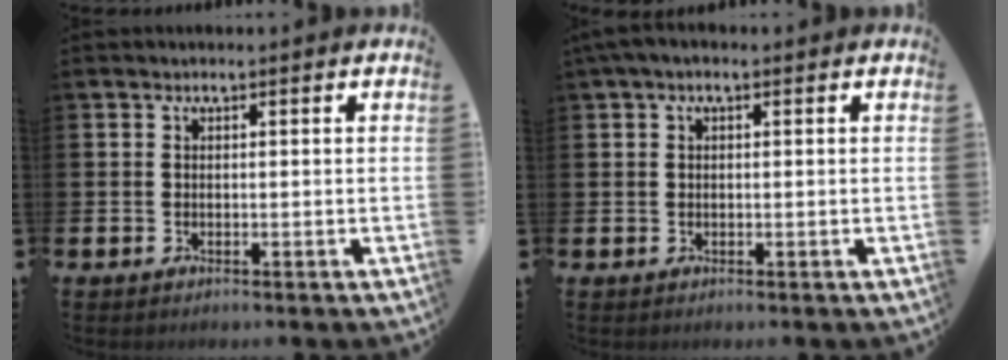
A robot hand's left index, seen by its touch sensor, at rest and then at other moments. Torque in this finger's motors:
{"motor_torque": [0.00, -2.14, -0.69, 0.00]}